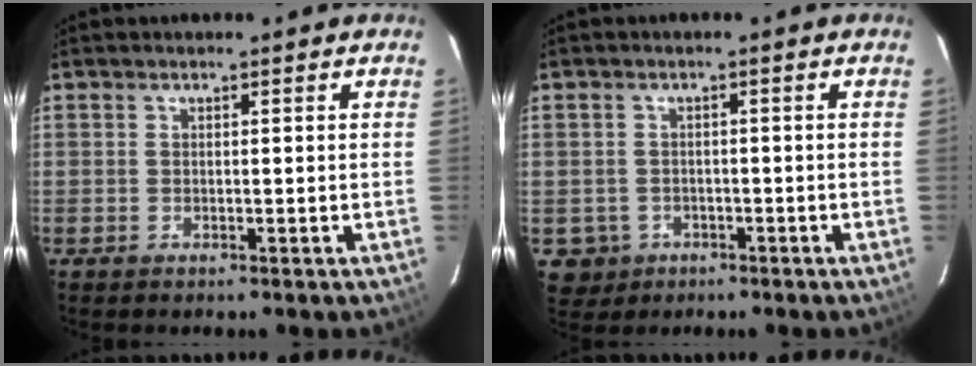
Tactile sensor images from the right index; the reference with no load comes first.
{"total": 4.8, "force": [-1.4, 4.5, 0.6], "torque": [-0.021, 0.012, -0.012]}